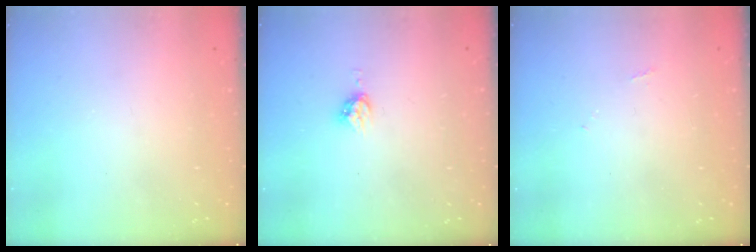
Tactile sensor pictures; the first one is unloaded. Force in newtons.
{"total": 4.5, "press": 4.5, "slide": 0.0}
{"total": 4.0, "press": 4.0, "slide": 0.6}